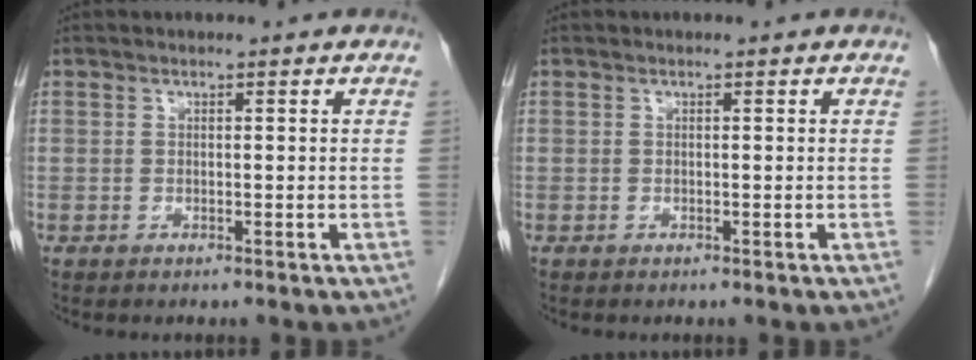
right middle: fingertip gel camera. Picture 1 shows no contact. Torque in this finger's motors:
{"motor_torque": [-0.37, 0.16, -0.03, -0.01]}